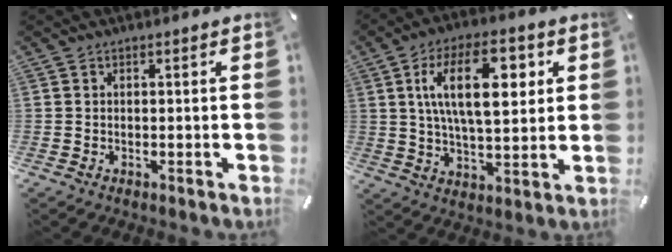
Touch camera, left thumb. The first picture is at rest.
{"total": 16.9, "force": [5.0, 8.2, 13.9], "torque": [-0.249, 0.003, 0.078]}